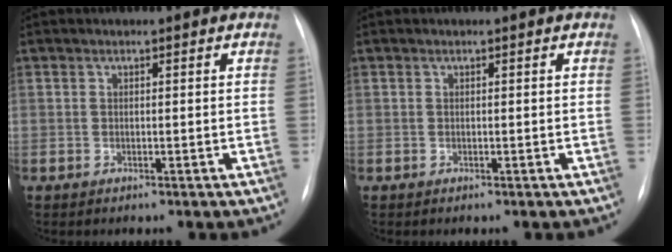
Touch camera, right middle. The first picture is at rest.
{"total": 0.0}